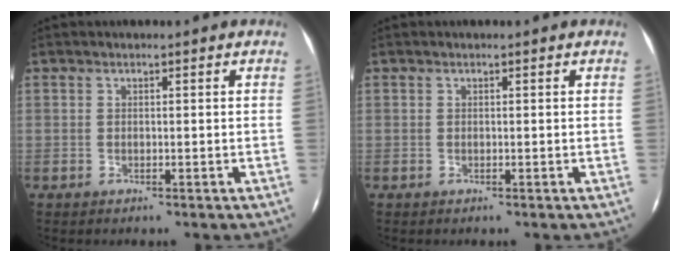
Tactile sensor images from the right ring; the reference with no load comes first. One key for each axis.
{"total": 0.0}